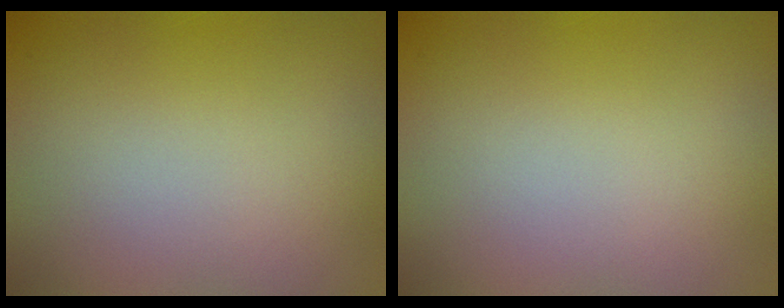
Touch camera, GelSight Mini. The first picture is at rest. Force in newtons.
{"total": 0.0}